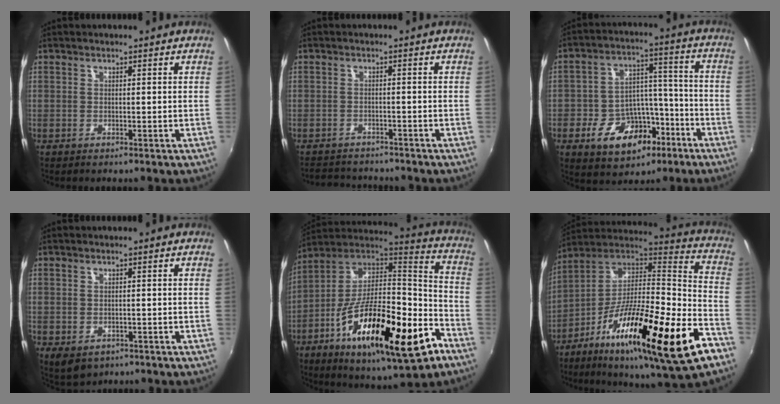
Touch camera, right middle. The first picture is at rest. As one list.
[{"total": 6.2, "force": [-5.8, 2.1, 1.0], "torque": [-0.035, 0.005, -0.091]}, {"total": 14.6, "force": [-7.6, 9.4, 8.2], "torque": [-0.162, 0.032, -0.105]}, {"total": 5.1, "force": [-2.3, 3.4, 3.0], "torque": [-0.058, -0.021, -0.027]}, {"total": 29.7, "force": [-12.9, 9.6, 25.0], "torque": [-0.411, -0.026, -0.212]}, {"total": 31.0, "force": [-14.7, 5.6, 26.7], "torque": [-0.420, -0.045, -0.250]}]